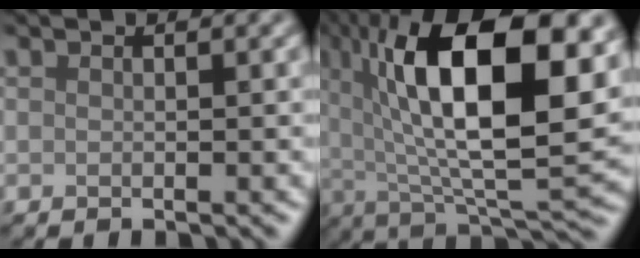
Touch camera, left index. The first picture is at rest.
{"total": 16.4, "force": [4.8, 5.8, 14.5], "torque": [-0.226, 0.008, 0.070]}